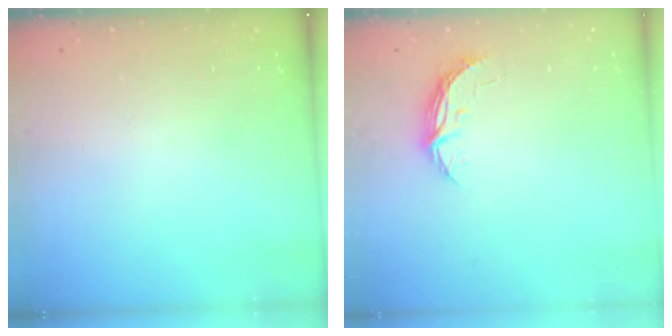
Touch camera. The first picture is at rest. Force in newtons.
{"total": 4.6, "press": 4.6, "slide": 0.4}